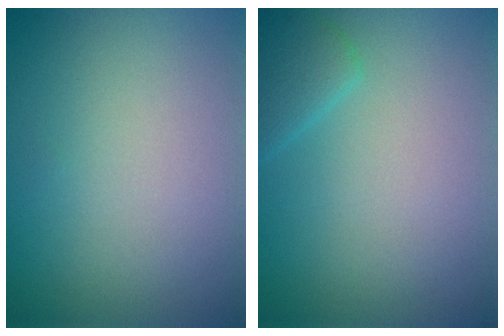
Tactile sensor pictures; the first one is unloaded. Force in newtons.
{"total": 2.1, "press": 2.1, "slide": 0.2}